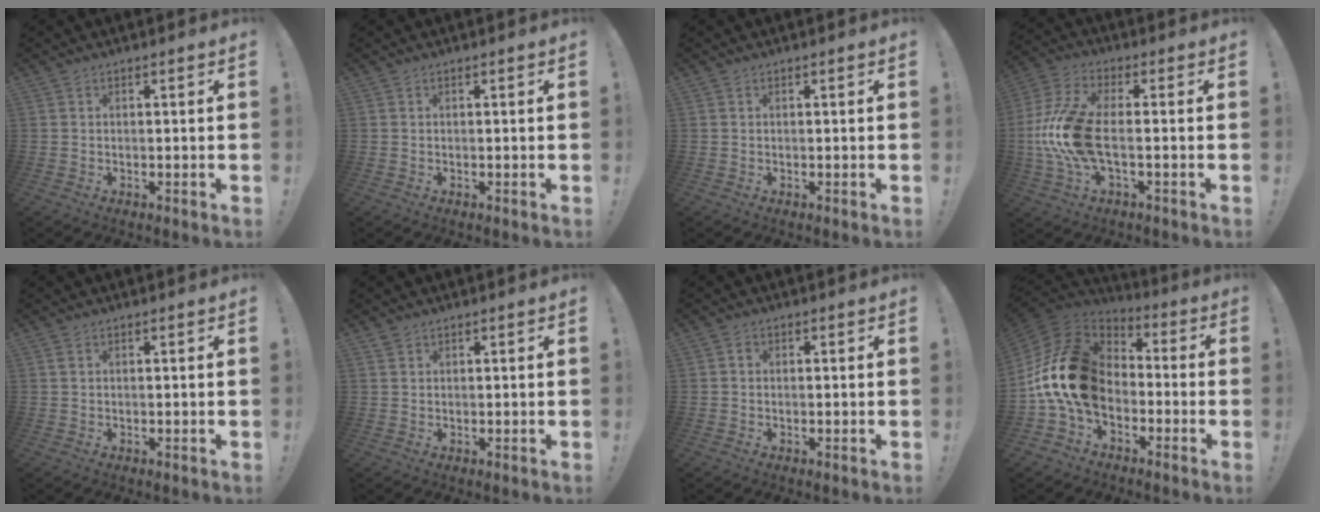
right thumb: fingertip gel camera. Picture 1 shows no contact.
{"total": 0.0}
{"total": 0.0}
{"total": 15.6, "force": [-1.9, 7.0, 13.8], "torque": [-0.278, -0.001, -0.028]}
{"total": 0.7, "force": [0.4, 0.4, 0.6], "torque": [-0.015, 0.004, 0.006]}
{"total": 0.9, "force": [0.8, 0.5, 0.1], "torque": [-0.003, -0.002, 0.016]}
{"total": 0.8, "force": [-0.2, 0.6, 0.4], "torque": [-0.006, 0.003, -0.003]}
{"total": 20.2, "force": [-2.3, 13.7, 14.7], "torque": [-0.270, 0.032, -0.027]}